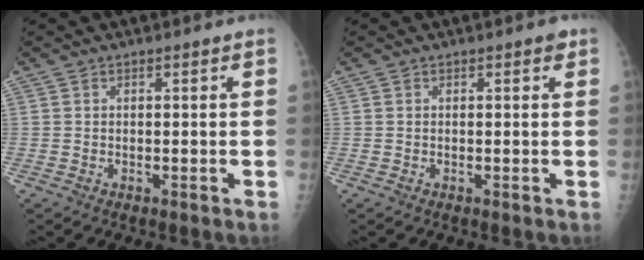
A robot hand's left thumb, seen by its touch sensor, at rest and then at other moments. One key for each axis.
{"total": 1.0, "fx": 0.5, "fy": 0.4, "fz": 0.7, "tx": -0.006, "ty": 0.001, "tz": 0.004}